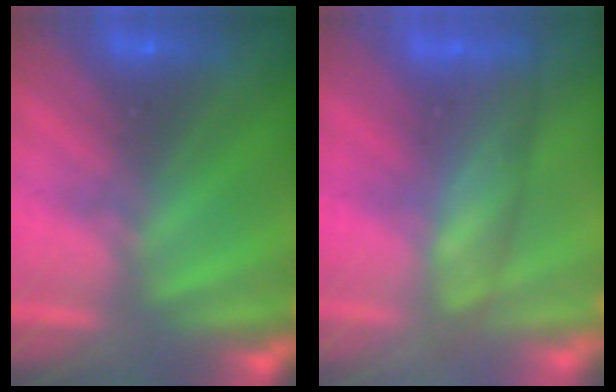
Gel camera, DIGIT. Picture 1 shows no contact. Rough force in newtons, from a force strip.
{"total": 3.7}